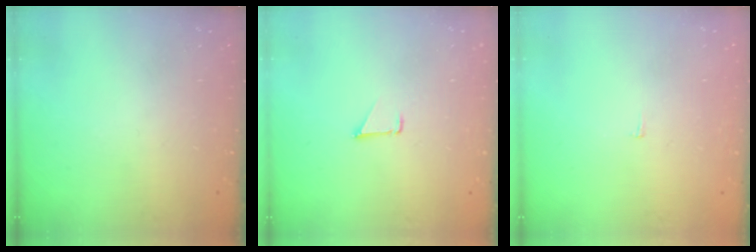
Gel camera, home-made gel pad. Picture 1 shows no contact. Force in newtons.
{"total": 0.9, "press": 0.9, "slide": 0.1}
{"total": 2.2, "press": 2.2, "slide": 0.1}